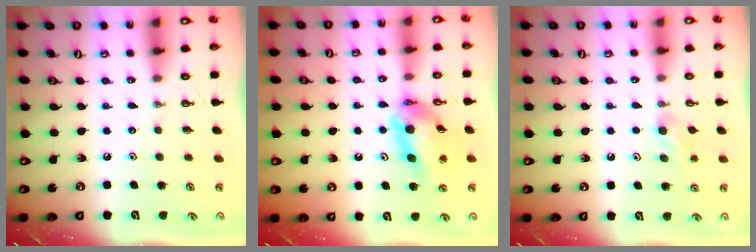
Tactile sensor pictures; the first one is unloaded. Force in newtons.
{"total": 12.1, "press": 12.0, "slide": 1.4}
{"total": 6.8, "press": 6.7, "slide": 0.8}